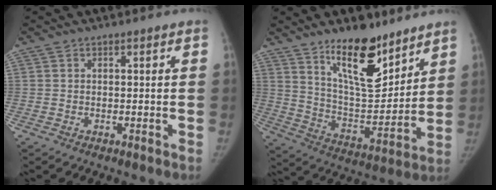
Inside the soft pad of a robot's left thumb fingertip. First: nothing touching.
{"total": 16.3, "force": [11.3, 6.2, 10.0], "torque": [-0.120, -0.090, 0.201]}